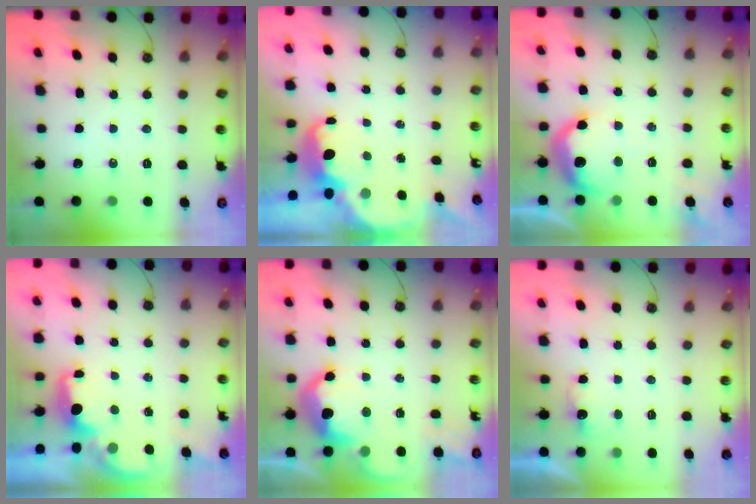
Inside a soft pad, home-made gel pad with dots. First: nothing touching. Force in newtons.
{"total": 3.8, "press": 3.8, "slide": 0.4}
{"total": 13.5, "press": 13.4, "slide": 1.1}
{"total": 2.2, "press": 2.1, "slide": 0.8}
{"total": 10.1, "press": 10.0, "slide": 0.9}
{"total": 2.3, "press": 2.1, "slide": 0.9}